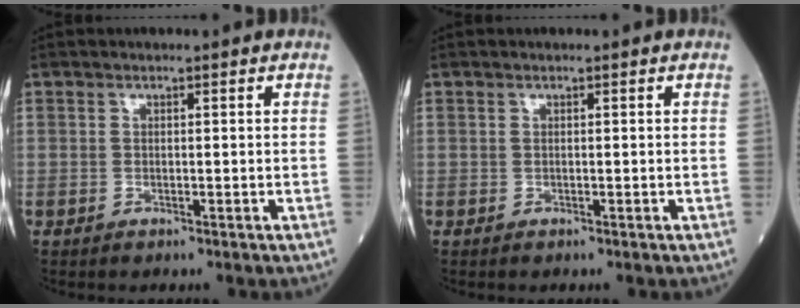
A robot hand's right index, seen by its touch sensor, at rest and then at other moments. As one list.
[{"total": 0.0}]